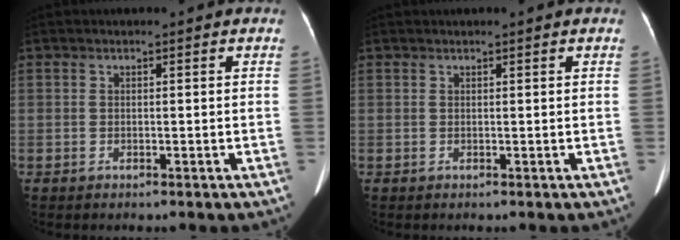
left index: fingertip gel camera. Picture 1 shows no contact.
{"total": 0.7, "force": [0.6, -0.1, 0.3], "torque": [-0.007, 0.012, 0.017]}